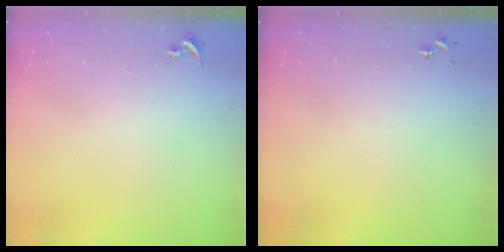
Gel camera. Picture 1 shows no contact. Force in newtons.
{"total": 0.0}